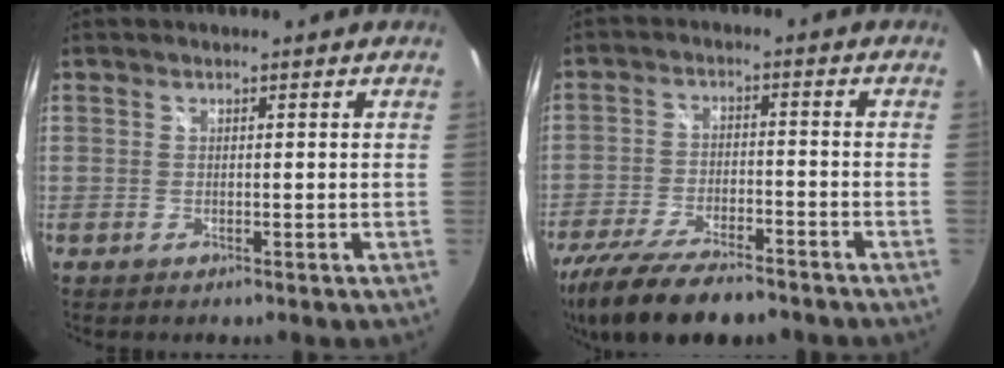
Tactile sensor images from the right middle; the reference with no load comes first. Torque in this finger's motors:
{"motor_torque": [1.12, -1.02, 0.35, 0.19]}